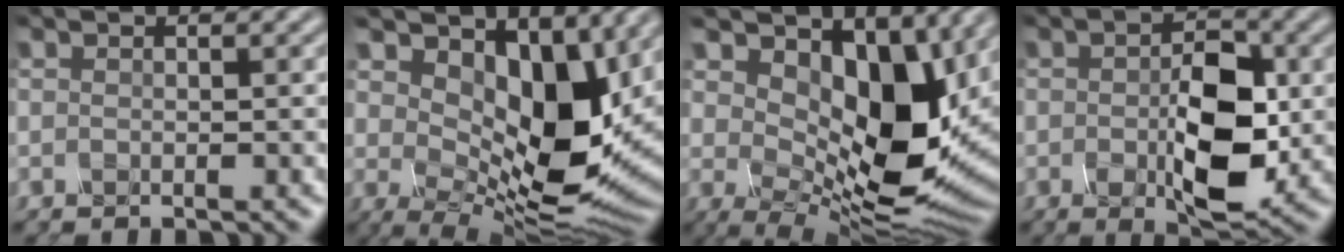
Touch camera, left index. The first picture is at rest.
{"total": 10.1, "force": [3.3, 5.5, 7.8], "torque": [-0.134, -0.013, 0.063]}
{"total": 11.2, "force": [3.2, 6.2, 8.8], "torque": [-0.137, -0.012, 0.060]}
{"total": 6.6, "force": [-0.8, 3.2, 5.7], "torque": [-0.105, -0.004, -0.006]}